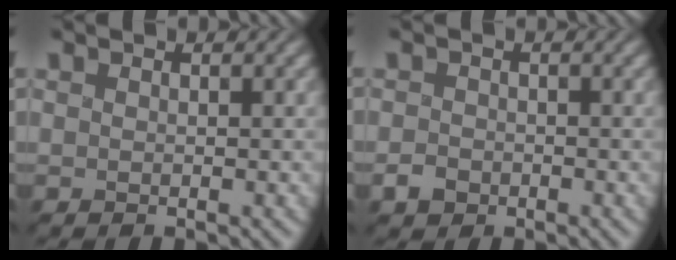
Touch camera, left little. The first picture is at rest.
{"total": 1.6, "force": [-1.0, 1.1, 0.4], "torque": [-0.001, -0.006, -0.024]}